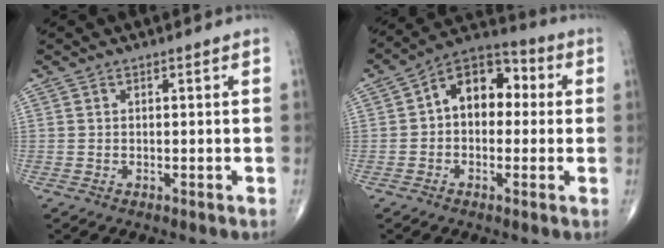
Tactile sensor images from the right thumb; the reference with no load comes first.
{"total": 11.2, "force": [1.1, 7.6, 8.1], "torque": [-0.089, 0.034, 0.000]}